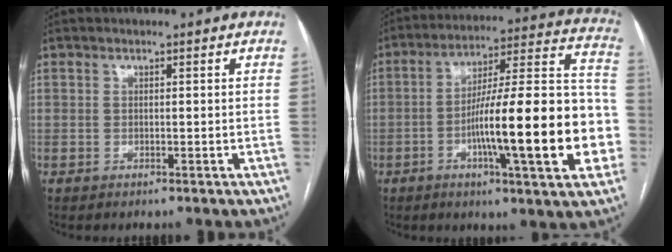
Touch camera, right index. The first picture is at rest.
{"total": 22.6, "force": [-5.5, 2.7, 21.8], "torque": [-0.278, 0.022, -0.079]}